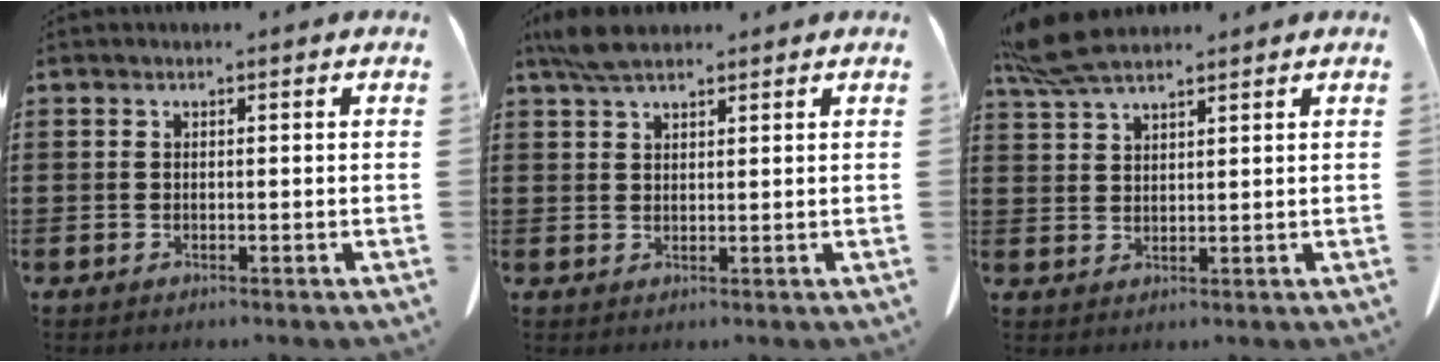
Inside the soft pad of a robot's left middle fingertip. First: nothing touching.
{"total": 4.3, "force": [3.5, 1.4, 2.2], "torque": [-0.053, -0.001, 0.066]}
{"total": 6.4, "force": [5.1, 1.4, 3.5], "torque": [-0.089, -0.007, 0.097]}